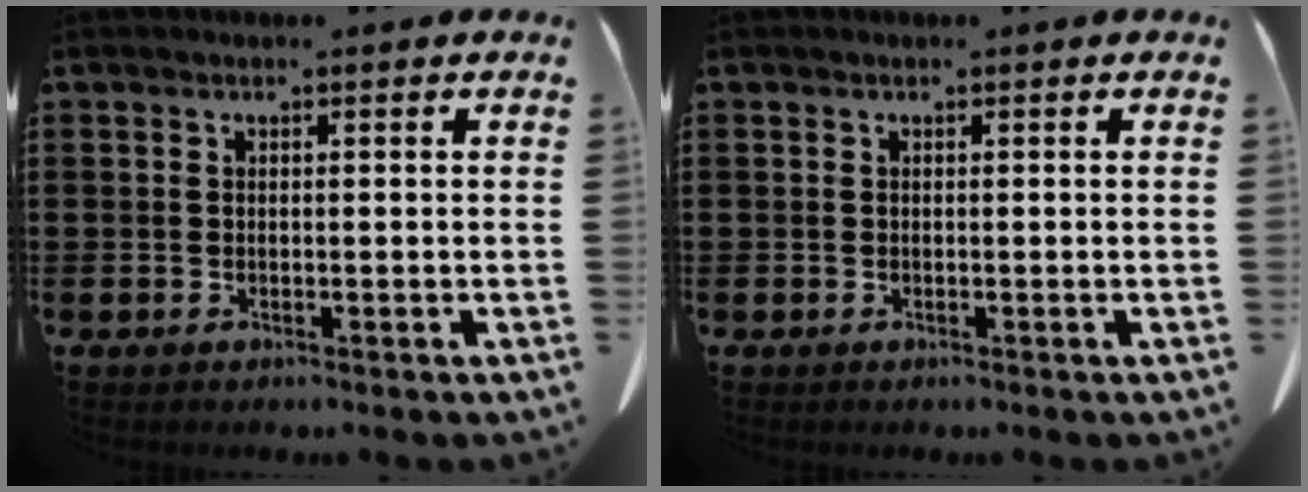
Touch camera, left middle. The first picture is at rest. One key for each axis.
{"total": 0.0}